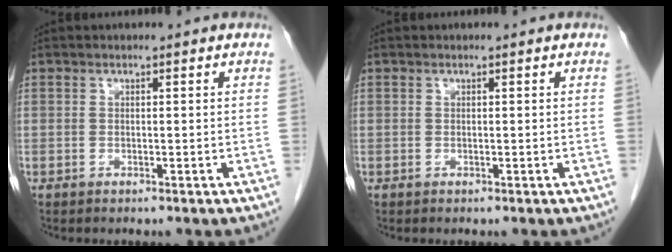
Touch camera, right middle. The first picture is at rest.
{"total": 0.0}